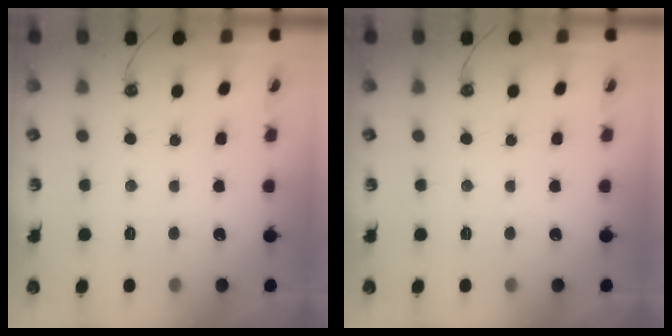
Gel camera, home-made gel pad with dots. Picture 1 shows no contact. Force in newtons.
{"total": 0.0}